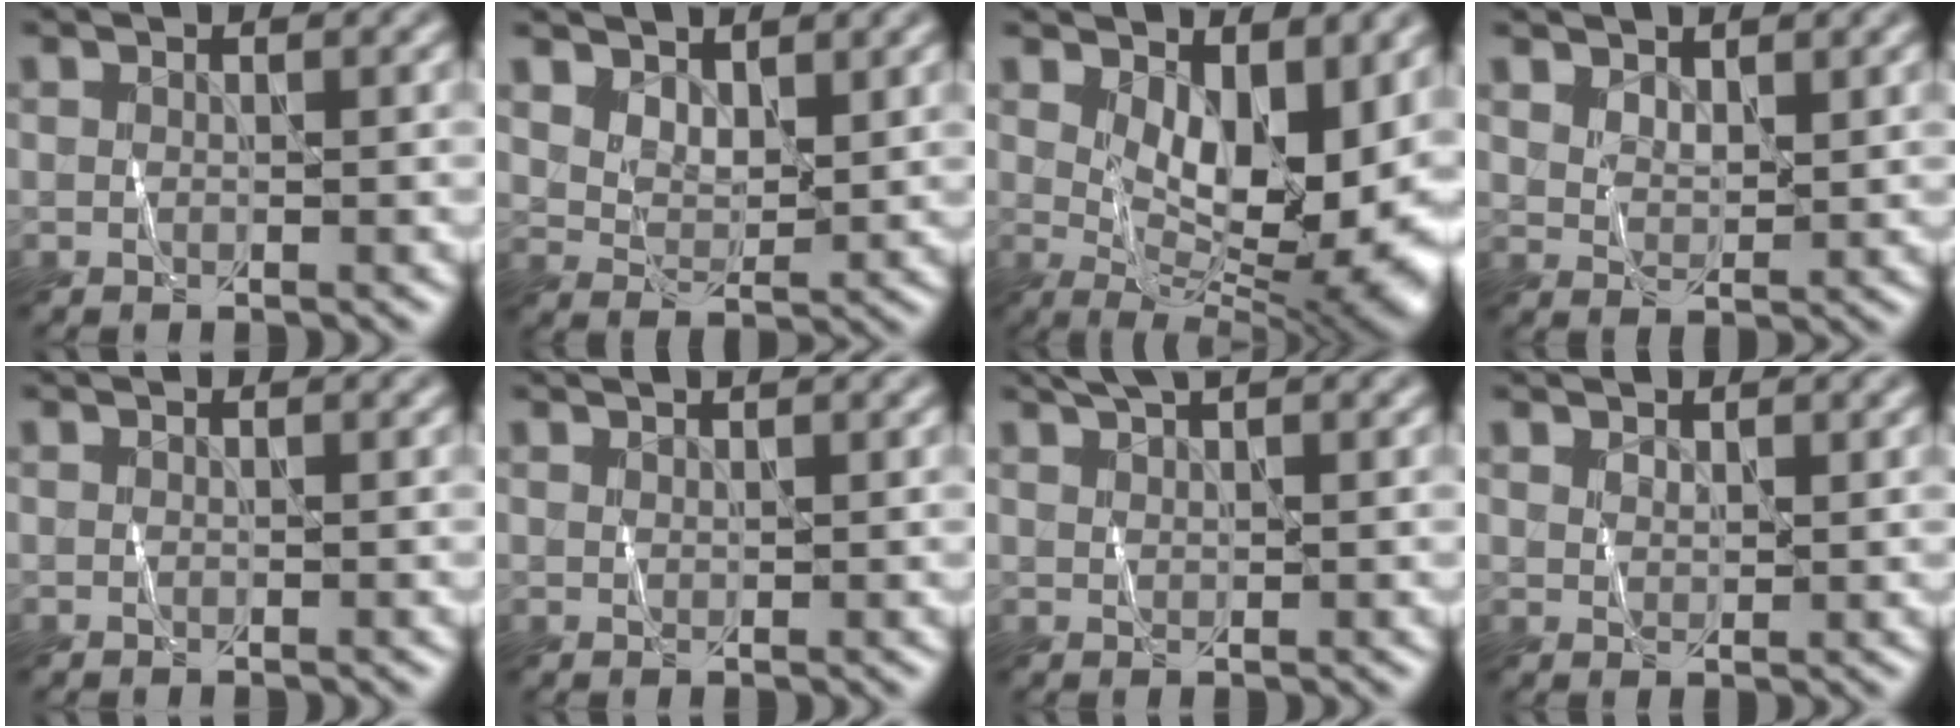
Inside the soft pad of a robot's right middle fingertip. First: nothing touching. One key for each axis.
{"total": 2.9, "fx": 2.1, "fy": 1.3, "fz": 1.5, "tx": -0.033, "ty": -0.006, "tz": 0.040}
{"total": 12.6, "fx": 1.7, "fy": 5.8, "fz": 11.1, "tx": -0.143, "ty": -0.013, "tz": 0.028}
{"total": 2.1, "fx": 1.6, "fy": 0.9, "fz": 1.1, "tx": -0.023, "ty": -0.005, "tz": 0.035}
{"total": 0.0}
{"total": 0.8, "fx": 0.7, "fy": 0.1, "fz": 0.3, "tx": -0.003, "ty": 0.001, "tz": 0.013}
{"total": 2.3, "fx": 1.8, "fy": 0.4, "fz": 1.4, "tx": -0.022, "ty": 0.005, "tz": 0.035}
{"total": 1.2, "fx": 1.0, "fy": 0.4, "fz": 0.5, "tx": -0.013, "ty": -0.002, "tz": 0.022}